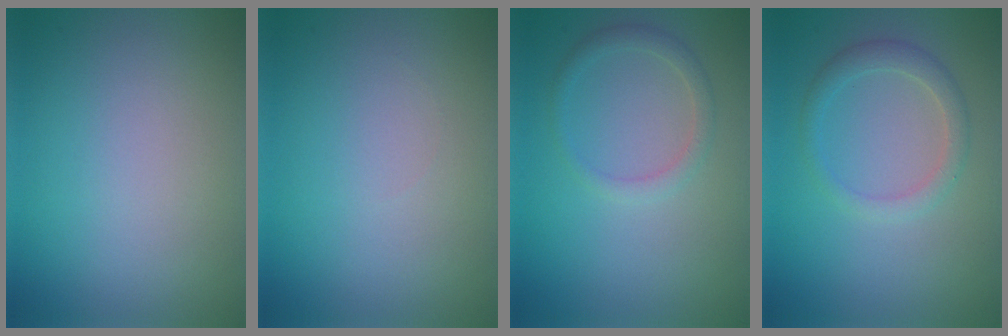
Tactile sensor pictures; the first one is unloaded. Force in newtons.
{"total": 0.0}
{"total": 1.5, "press": 1.5, "slide": 0.1}
{"total": 2.1, "press": 2.1, "slide": 0.2}